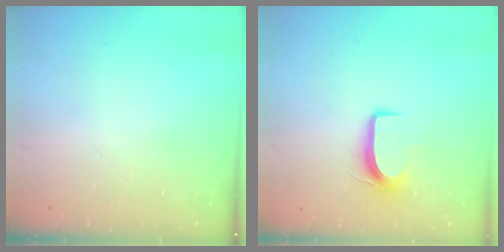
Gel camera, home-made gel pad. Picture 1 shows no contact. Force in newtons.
{"total": 8.0, "press": 8.0, "slide": 0.9}